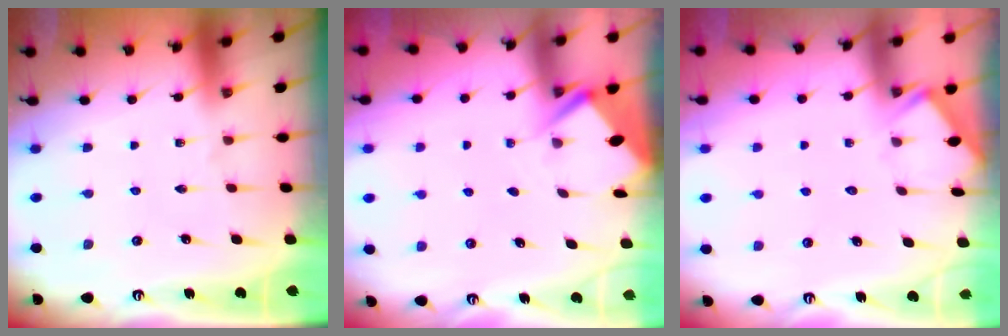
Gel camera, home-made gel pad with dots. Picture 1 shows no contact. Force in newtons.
{"total": 2.8, "press": 2.8, "slide": 0.3}
{"total": 3.2, "press": 3.1, "slide": 0.4}